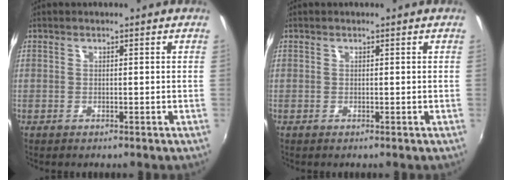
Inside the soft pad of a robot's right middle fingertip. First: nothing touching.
{"total": 0.0}